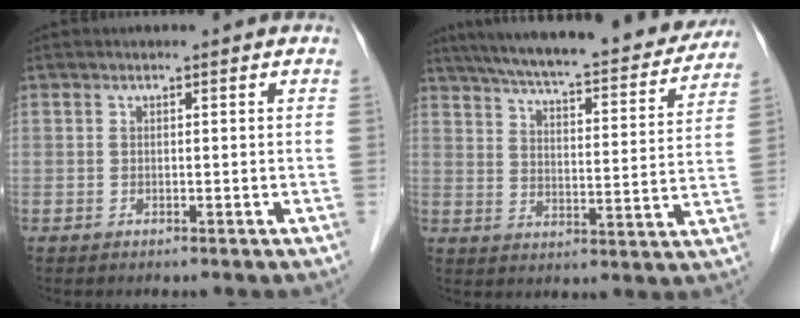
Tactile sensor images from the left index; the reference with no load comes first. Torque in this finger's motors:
{"motor_torque": [0.23, -0.36, 0.75, 0.09]}